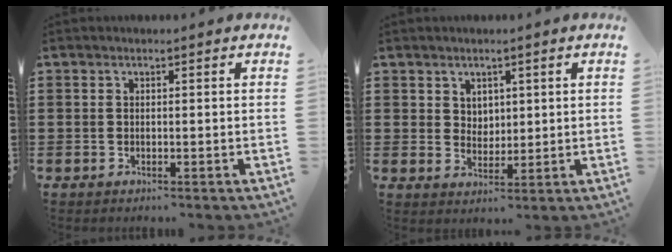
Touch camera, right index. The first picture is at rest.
{"total": 3.2, "force": [1.9, 2.5, 0.5], "torque": [-0.011, 0.006, 0.034]}